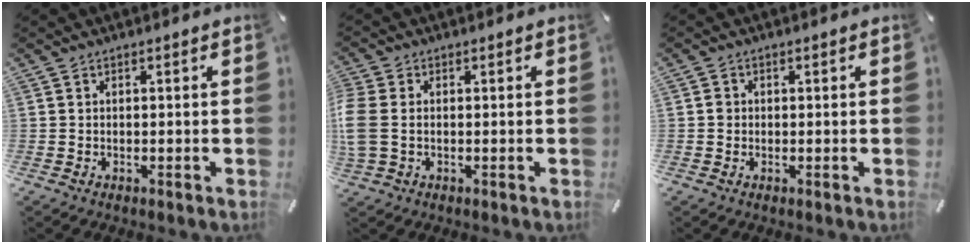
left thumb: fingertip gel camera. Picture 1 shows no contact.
{"total": 5.1, "force": [-0.1, 3.5, 3.7], "torque": [-0.102, -0.003, -0.008]}
{"total": 1.2, "force": [-0.1, 1.2, 0.4], "torque": [-0.007, 0.006, -0.004]}